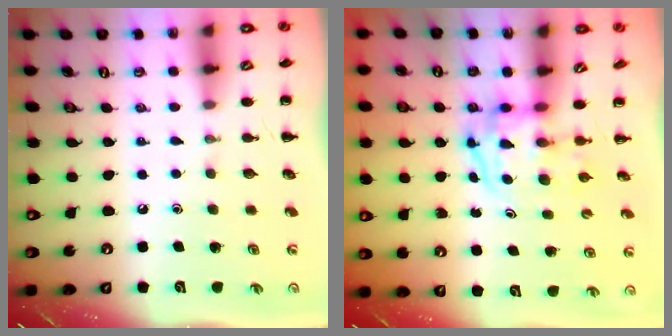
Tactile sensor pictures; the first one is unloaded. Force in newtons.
{"total": 3.8, "press": 3.8, "slide": 0.6}